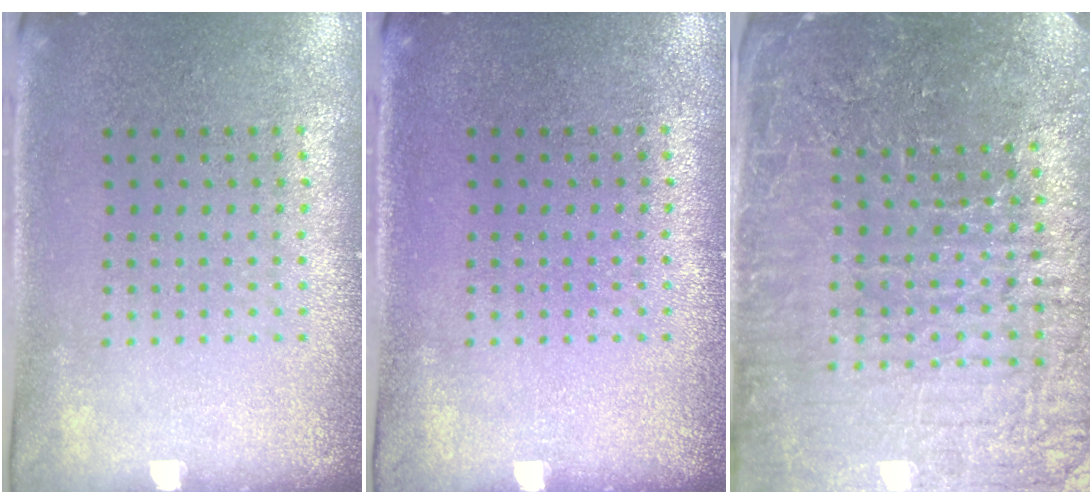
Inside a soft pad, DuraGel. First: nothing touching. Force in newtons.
{"total": 0.0}
{"total": 6.2, "press": 5.5, "slide": 2.8}